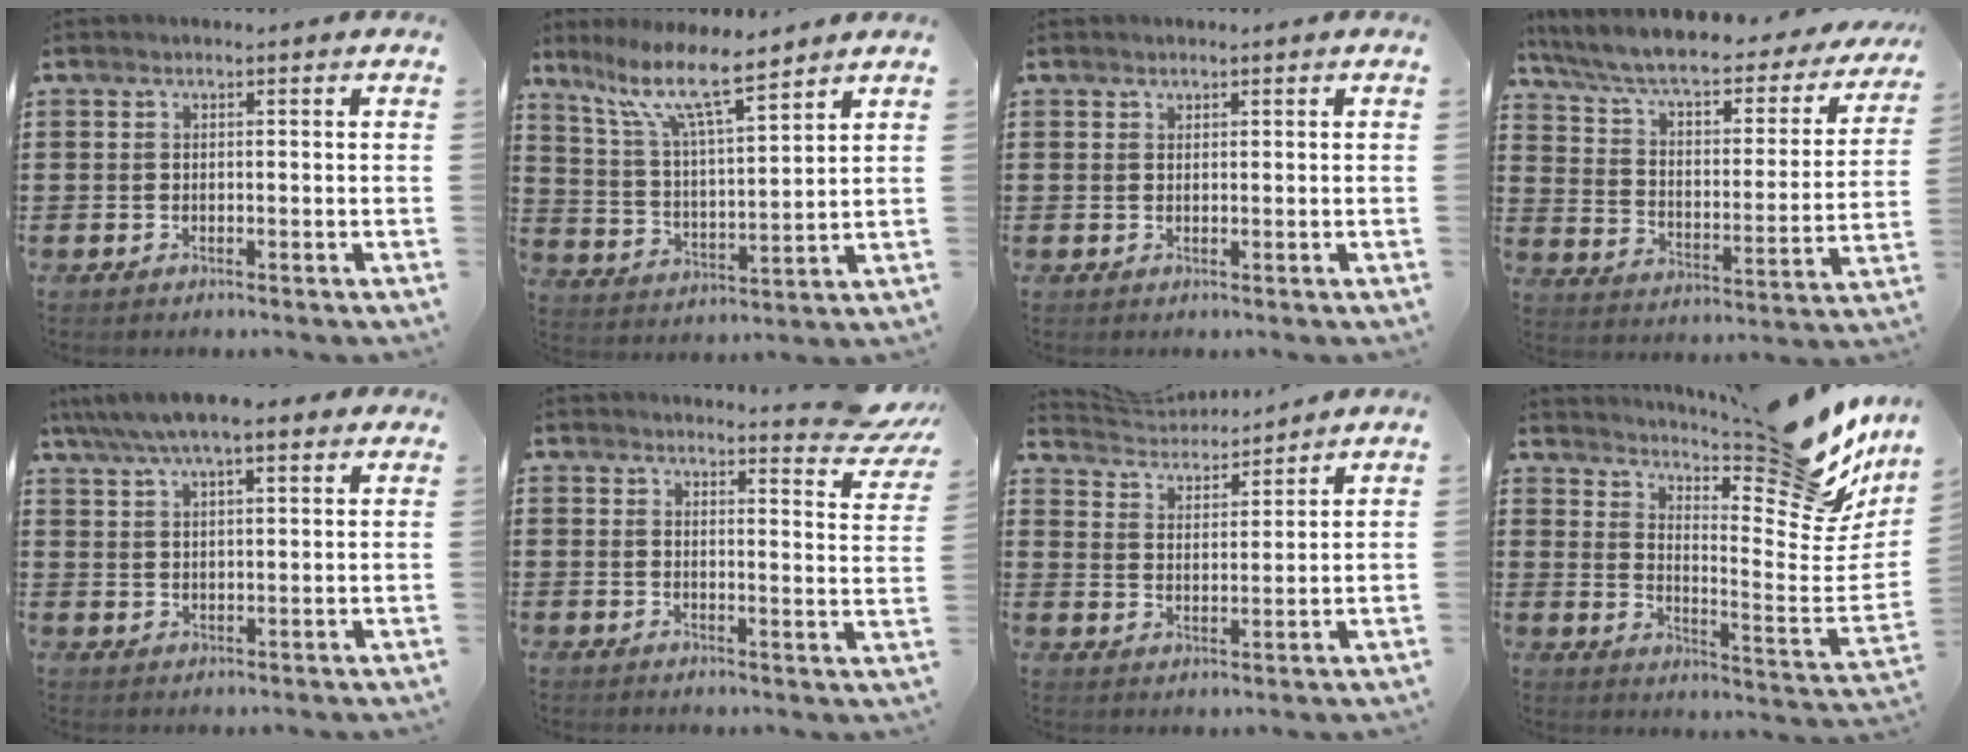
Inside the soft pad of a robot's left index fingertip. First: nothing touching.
{"total": 10.6, "force": [8.0, 1.7, 6.7], "torque": [-0.152, -0.031, 0.140]}
{"total": 0.6, "force": [0.5, 0.4, 0.0], "torque": [-0.002, 0.000, 0.011]}
{"total": 7.2, "force": [6.0, 1.4, 3.8], "torque": [-0.100, -0.041, 0.097]}
{"total": 6.4, "force": [5.1, 1.7, 3.4], "torque": [-0.081, -0.004, 0.090]}
{"total": 5.1, "force": [4.7, 0.2, 2.1], "torque": [-0.035, -0.028, 0.079]}
{"total": 4.1, "force": [4.1, 0.7, 0.2], "torque": [-0.026, -0.022, 0.070]}
{"total": 12.3, "force": [9.9, 2.3, 7.0], "torque": [-0.097, -0.100, 0.157]}